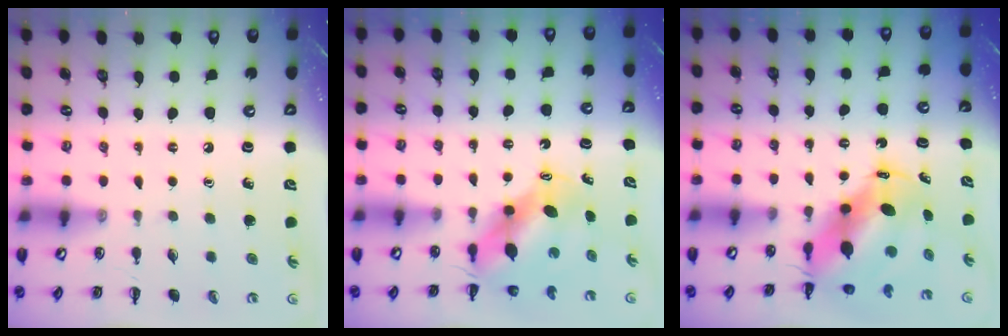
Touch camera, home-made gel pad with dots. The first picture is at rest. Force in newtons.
{"total": 6.5, "press": 6.4, "slide": 1.3}
{"total": 8.9, "press": 8.6, "slide": 2.3}